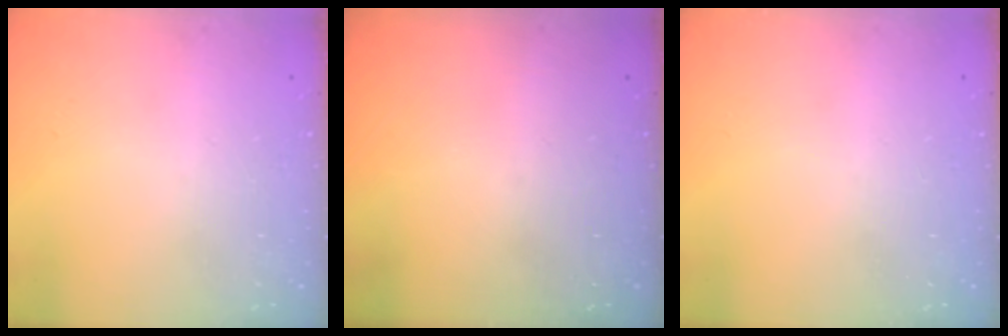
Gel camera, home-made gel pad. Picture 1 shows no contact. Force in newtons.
{"total": 0.0}
{"total": 0.0}